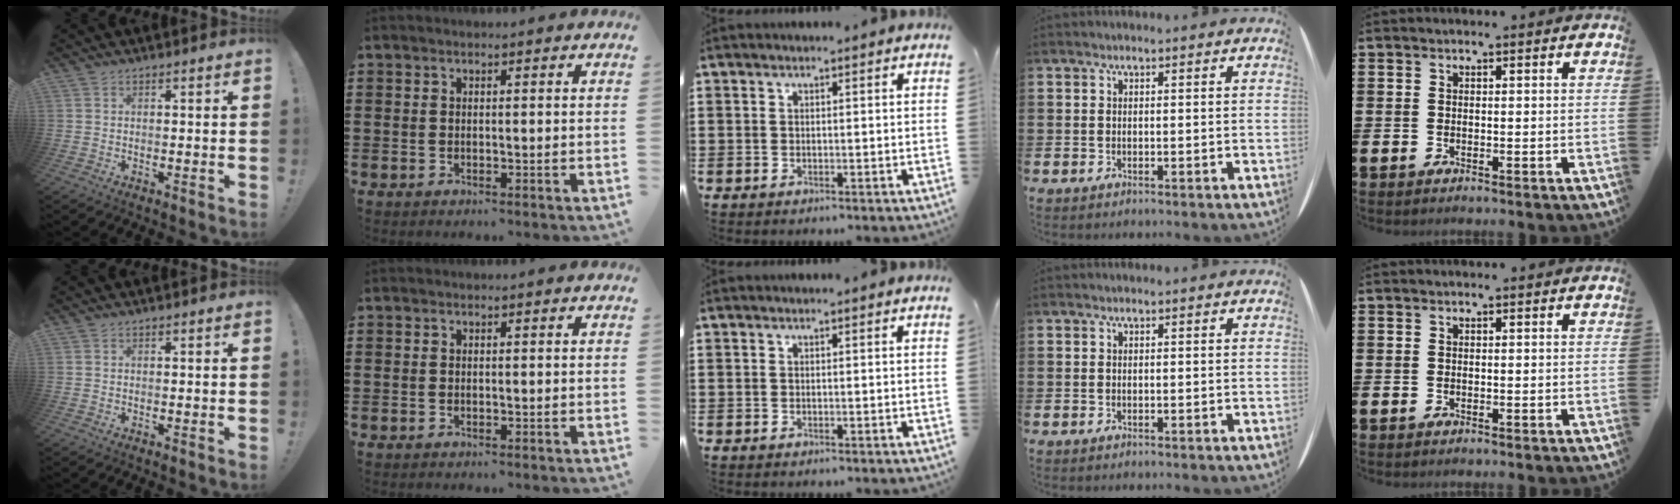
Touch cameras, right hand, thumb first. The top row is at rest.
{}